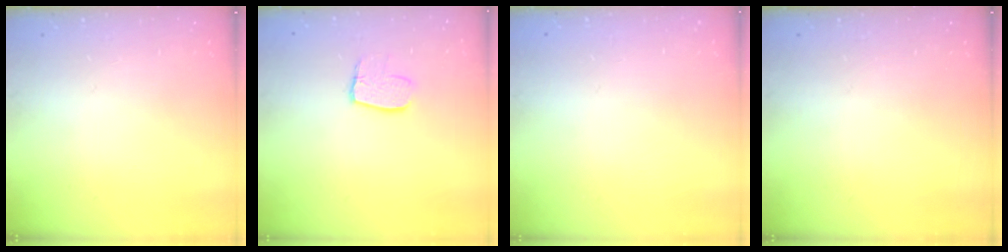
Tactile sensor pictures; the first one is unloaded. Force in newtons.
{"total": 8.0, "press": 8.0, "slide": 0.5}
{"total": 0.0}
{"total": 0.0}